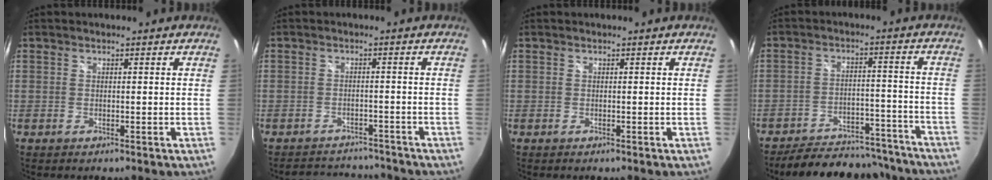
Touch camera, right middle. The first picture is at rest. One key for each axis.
{"total": 7.7, "fx": -7.2, "fy": 2.4, "fz": 1.3, "tx": -0.034, "ty": 0.020, "tz": -0.099}
{"total": 0.0}
{"total": 20.2, "fx": -17.9, "fy": 6.6, "fz": 6.7, "tx": -0.133, "ty": 0.023, "tz": -0.221}